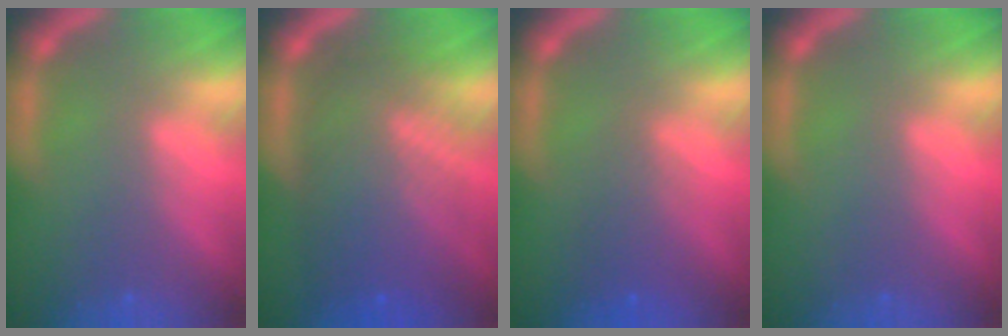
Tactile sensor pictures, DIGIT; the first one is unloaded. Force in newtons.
{"total": 9.0}
{"total": 2.5}
{"total": 0.0}